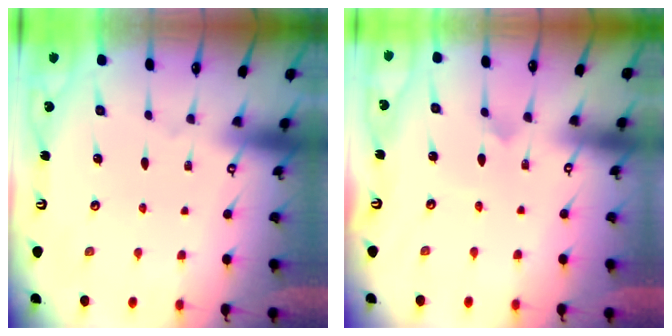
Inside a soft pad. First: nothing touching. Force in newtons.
{"total": 2.7, "press": 2.7, "slide": 0.1}